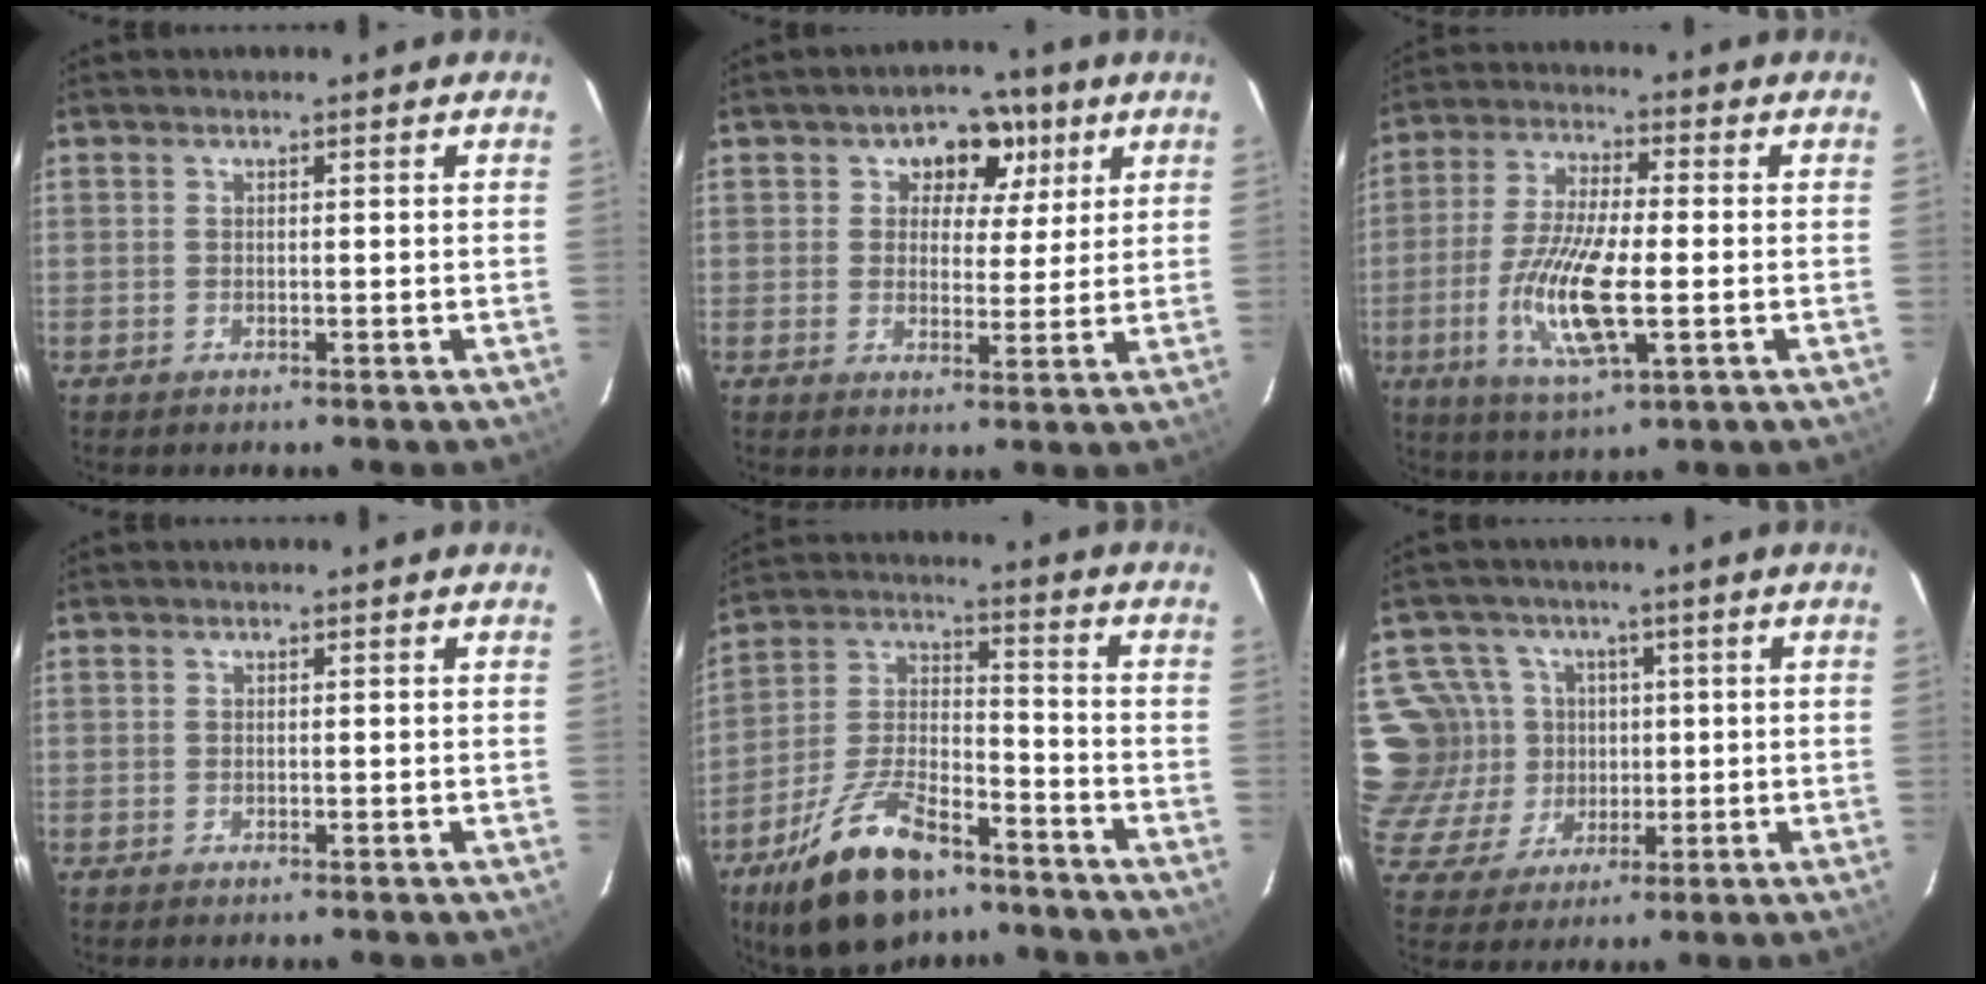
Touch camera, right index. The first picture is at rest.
{"total": 7.4, "force": [3.1, 5.9, 3.3], "torque": [-0.042, 0.011, 0.039]}
{"total": 13.6, "force": [-3.1, 3.8, 12.7], "torque": [-0.260, -0.011, -0.060]}
{"total": 0.0}
{"total": 18.4, "force": [-12.5, 7.8, 11.0], "torque": [-0.221, 0.001, -0.217]}
{"total": 10.6, "force": [2.1, 10.1, 2.2], "torque": [-0.076, 0.011, 0.047]}